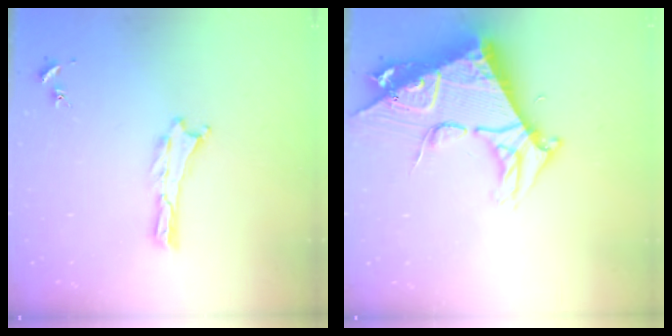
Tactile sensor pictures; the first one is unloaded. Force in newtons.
{"total": 11.1, "press": 11.1, "slide": 1.3}